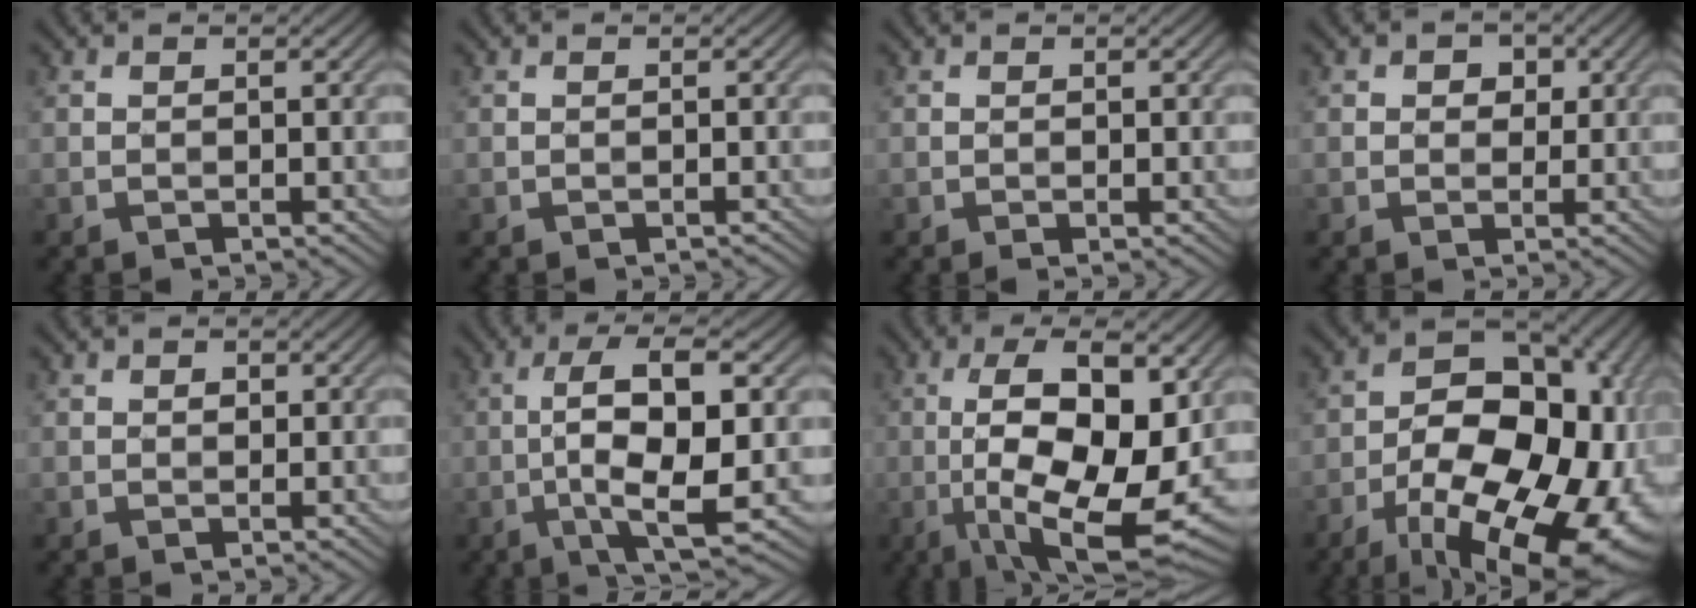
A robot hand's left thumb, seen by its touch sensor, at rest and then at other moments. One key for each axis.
{"total": 0.0}
{"total": 0.7, "fx": -0.2, "fy": 0.2, "fz": 0.6, "tx": -0.014, "ty": 0.000, "tz": -0.003}
{"total": 3.1, "fx": 1.1, "fy": 2.5, "fz": 1.5, "tx": -0.018, "ty": 0.002, "tz": 0.007}
{"total": 0.9, "fx": 0.3, "fy": 0.8, "fz": 0.4, "tx": -0.006, "ty": -0.001, "tz": 0.004}
{"total": 10.0, "fx": -1.4, "fy": 2.7, "fz": 9.6, "tx": -0.174, "ty": 0.013, "tz": -0.026}
{"total": 16.8, "fx": -2.0, "fy": 6.5, "fz": 15.4, "tx": -0.255, "ty": 0.004, "tz": -0.025}
{"total": 23.2, "fx": -10.2, "fy": 13.5, "fz": 16.0, "tx": -0.229, "ty": -0.024, "tz": -0.127}